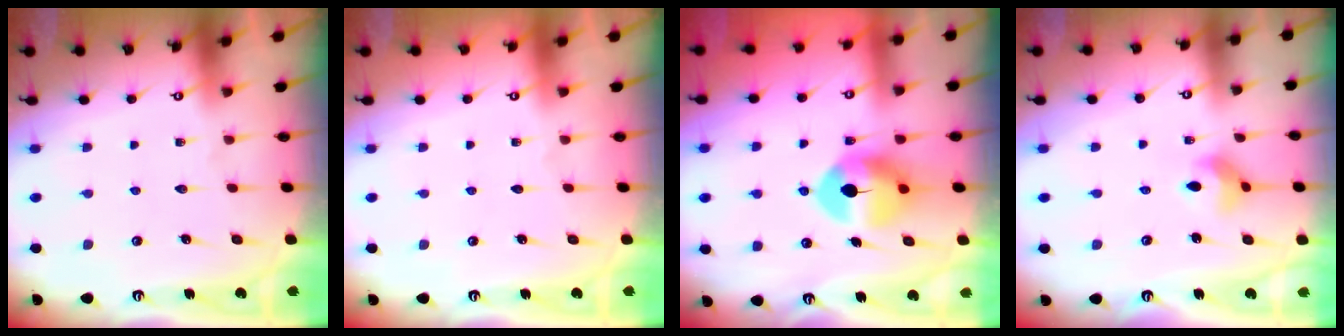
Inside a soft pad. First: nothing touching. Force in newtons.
{"total": 0.0}
{"total": 9.1, "press": 9.0, "slide": 1.3}
{"total": 6.8, "press": 6.8, "slide": 0.5}